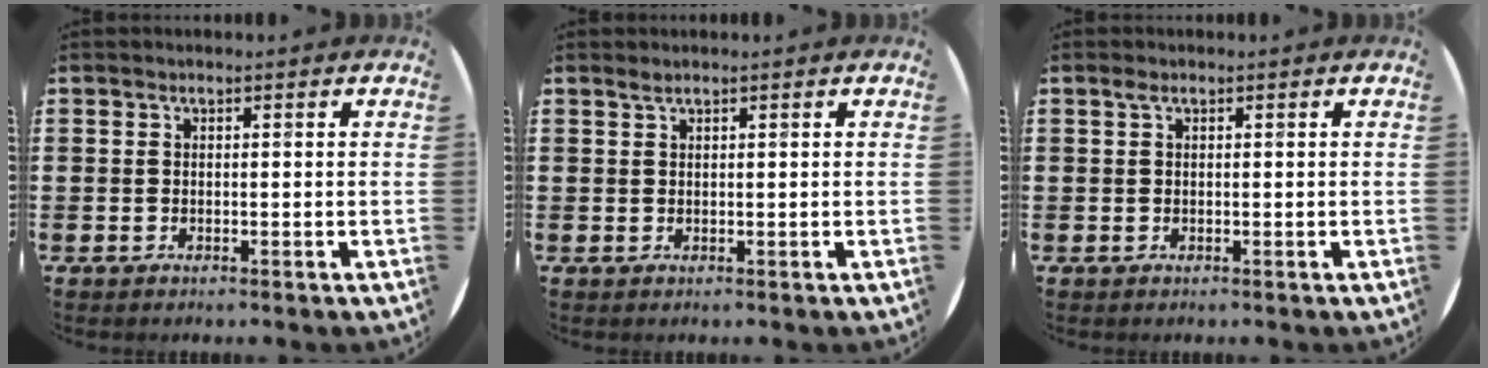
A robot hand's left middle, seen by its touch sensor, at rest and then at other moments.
{"total": 0.7, "force": [0.5, -0.1, 0.4], "torque": [-0.006, 0.000, 0.010]}
{"total": 0.5, "force": [0.3, 0.2, 0.4], "torque": [-0.008, 0.002, 0.005]}